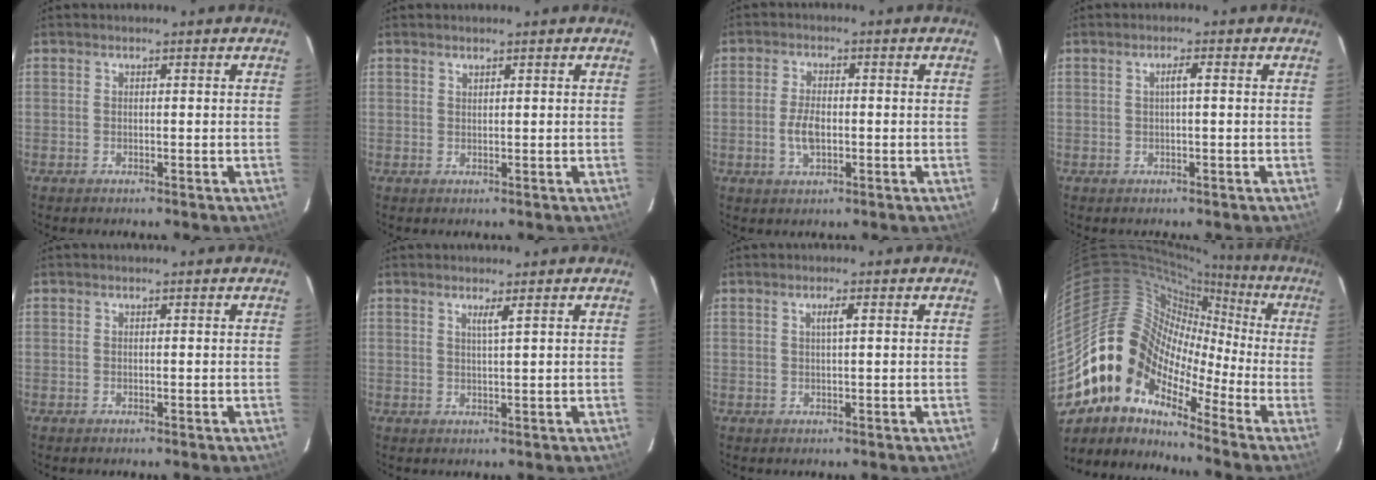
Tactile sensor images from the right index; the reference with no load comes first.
{"total": 0.8, "force": [0.7, 0.2, 0.2], "torque": [-0.005, 0.001, 0.013]}
{"total": 5.0, "force": [-1.0, 2.6, 4.1], "torque": [-0.085, -0.001, -0.016]}
{"total": 1.7, "force": [0.2, 0.0, 1.7], "torque": [-0.030, 0.005, 0.003]}
{"total": 0.0}
{"total": 1.7, "force": [1.0, -0.4, 1.3], "torque": [-0.022, -0.003, 0.016]}
{"total": 1.6, "force": [0.6, 0.0, 1.5], "torque": [-0.026, 0.003, 0.010]}
{"total": 13.6, "force": [-7.1, 9.2, 7.0], "torque": [-0.108, 0.013, -0.161]}